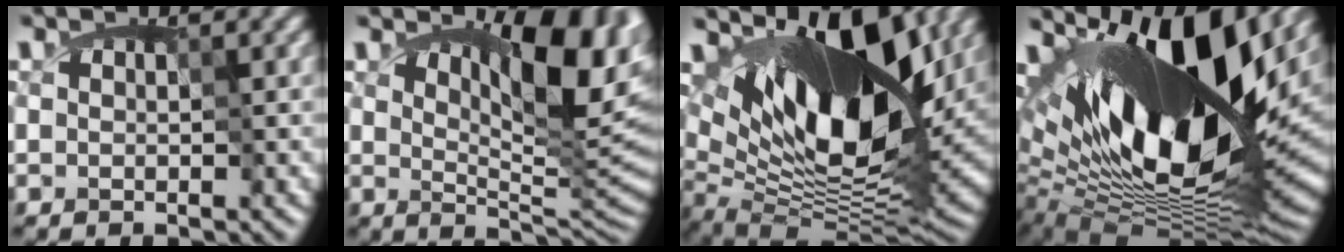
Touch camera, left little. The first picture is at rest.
{"total": 9.9, "force": [3.0, 4.6, 8.2], "torque": [-0.109, -0.008, 0.051]}
{"total": 14.2, "force": [4.6, 7.4, 11.2], "torque": [-0.184, 0.002, 0.078]}
{"total": 16.2, "force": [4.7, 8.0, 13.3], "torque": [-0.231, 0.010, 0.076]}